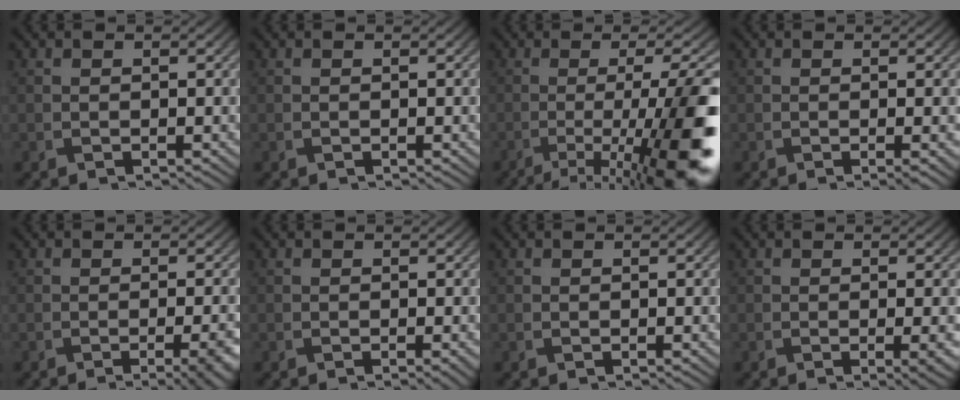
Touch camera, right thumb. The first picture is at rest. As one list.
[{"total": 0.0}, {"total": 15.4, "force": [-6.2, 3.6, 13.6], "torque": [-0.169, 0.010, -0.094]}, {"total": 2.4, "force": [-0.2, 0.4, 2.4], "torque": [-0.035, 0.001, -0.007]}, {"total": 4.8, "force": [-1.9, 1.3, 4.3], "torque": [-0.043, 0.004, -0.023]}, {"total": 0.9, "force": [-0.3, 0.1, 0.9], "torque": [-0.013, -0.004, -0.006]}, {"total": 0.0}, {"total": 3.6, "force": [-0.4, 0.9, 3.5], "torque": [-0.046, -0.002, -0.006]}]